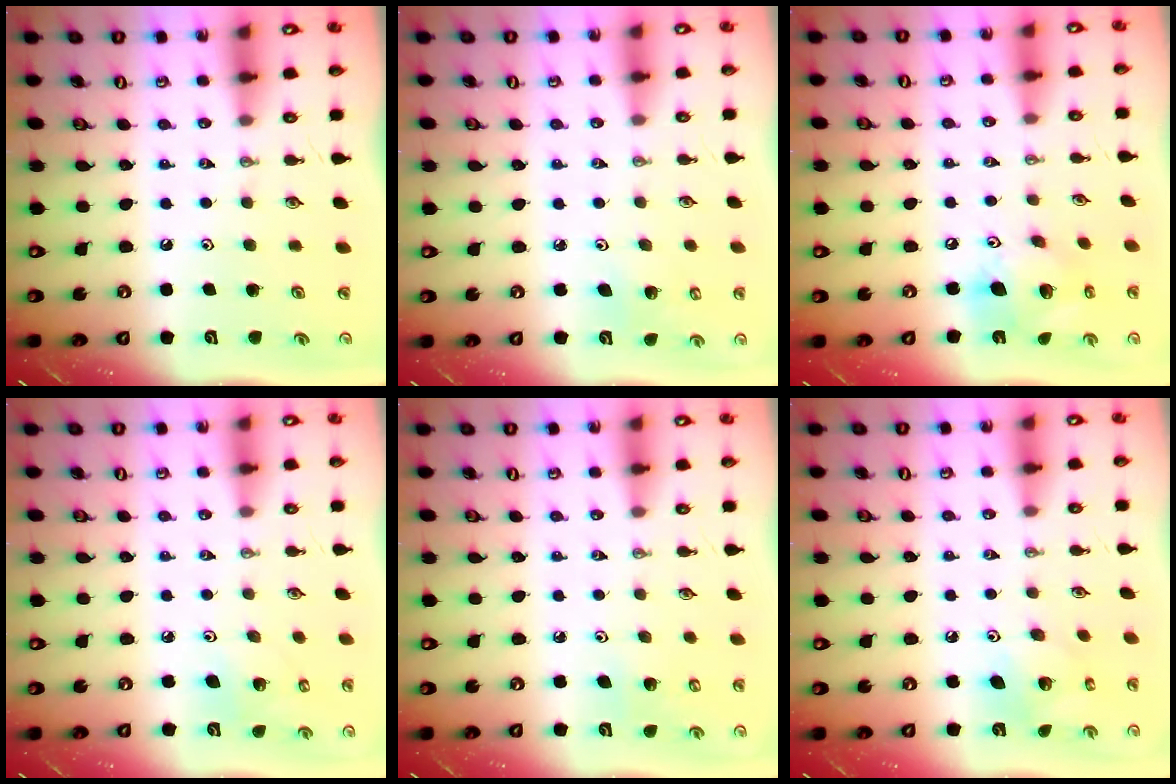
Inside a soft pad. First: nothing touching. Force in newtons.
{"total": 4.7, "press": 4.3, "slide": 1.7}
{"total": 15.5, "press": 15.3, "slide": 2.9}
{"total": 5.4, "press": 5.0, "slide": 2.1}
{"total": 4.8, "press": 4.7, "slide": 0.9}
{"total": 7.8, "press": 7.8, "slide": 0.1}